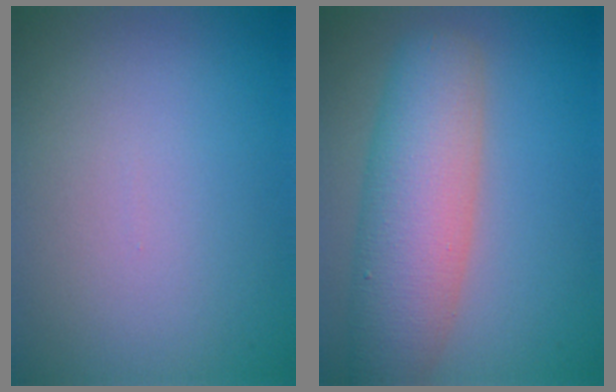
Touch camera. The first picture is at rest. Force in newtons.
{"total": 7.8, "press": 7.8, "slide": 0.5}